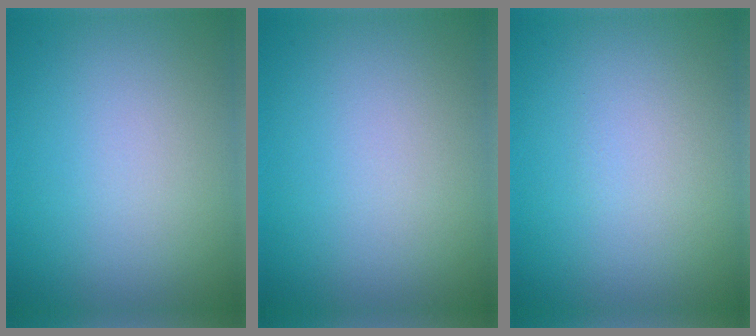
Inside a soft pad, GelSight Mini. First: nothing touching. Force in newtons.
{"total": 0.0}
{"total": 0.0}